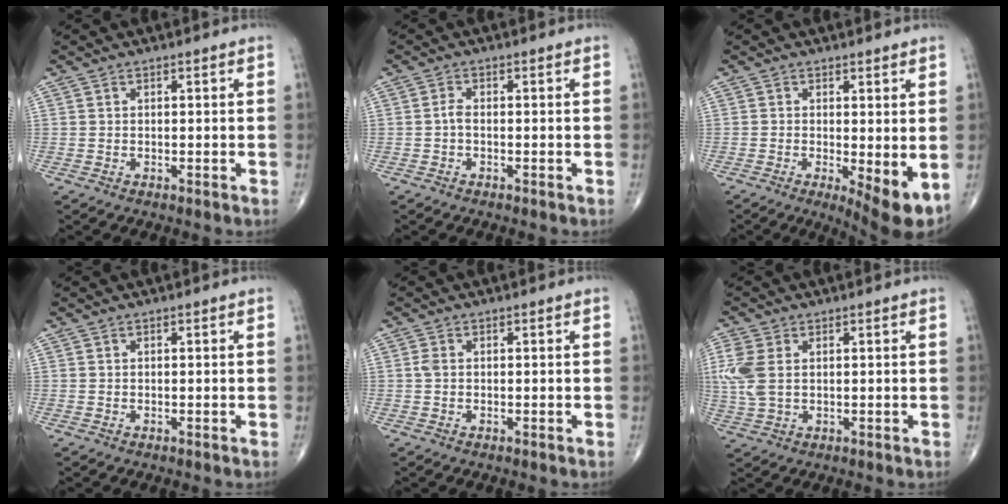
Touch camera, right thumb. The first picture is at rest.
{"total": 1.3, "force": [-0.4, 0.6, 1.1], "torque": [-0.020, 0.002, -0.010]}
{"total": 7.0, "force": [-1.2, 2.1, 6.6], "torque": [-0.097, -0.020, -0.016]}
{"total": 0.0}
{"total": 1.2, "force": [0.0, 0.7, 0.9], "torque": [-0.021, 0.001, -0.001]}
{"total": 7.0, "force": [1.2, 4.4, 5.3], "torque": [-0.148, 0.007, 0.029]}